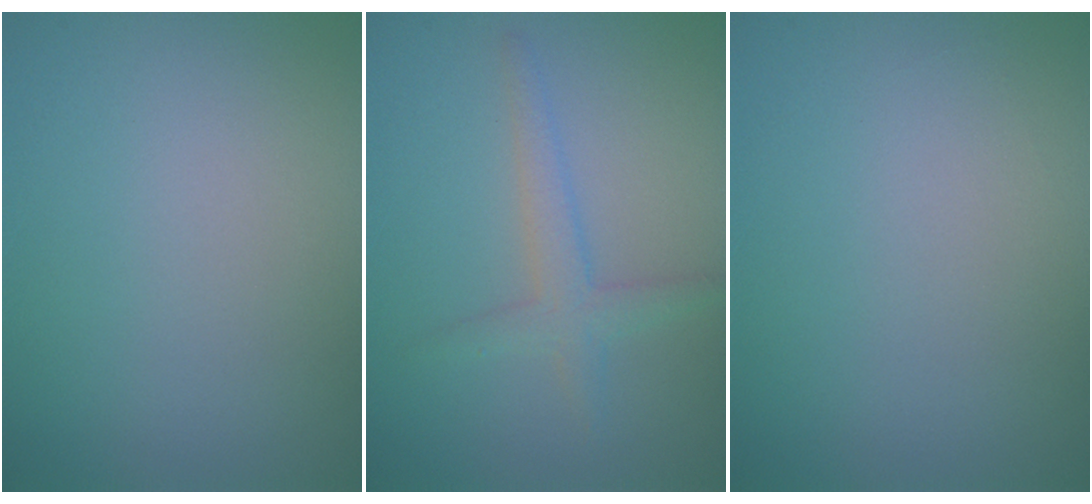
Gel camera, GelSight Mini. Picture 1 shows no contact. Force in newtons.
{"total": 2.2, "press": 2.2, "slide": 0.0}
{"total": 0.0}